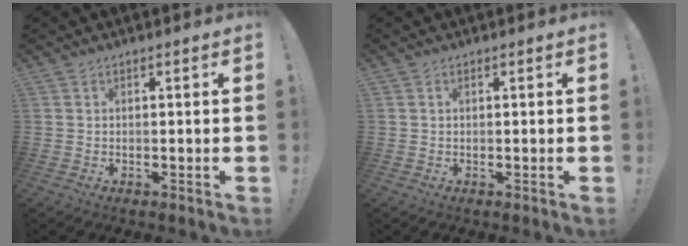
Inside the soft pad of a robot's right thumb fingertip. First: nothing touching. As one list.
[{"total": 0.0}]